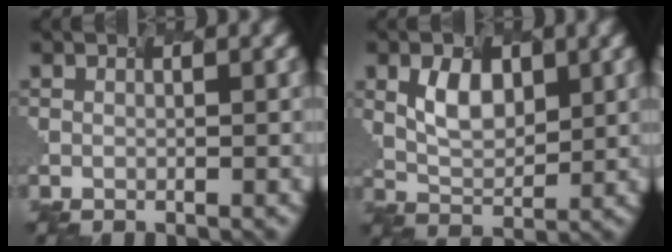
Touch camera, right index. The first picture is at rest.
{"total": 2.8, "force": [0.5, 1.8, 2.0], "torque": [-0.051, -0.003, 0.024]}